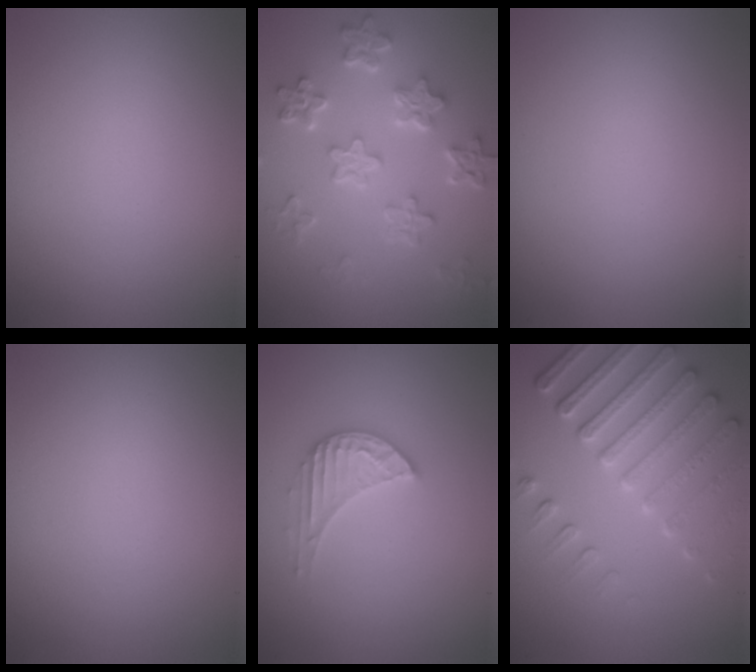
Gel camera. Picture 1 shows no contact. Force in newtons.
{"total": 5.7, "press": 4.4, "slide": 3.6}
{"total": 0.0}
{"total": 0.0}
{"total": 3.0, "press": 2.9, "slide": 0.4}
{"total": 6.3, "press": 5.2, "slide": 3.6}